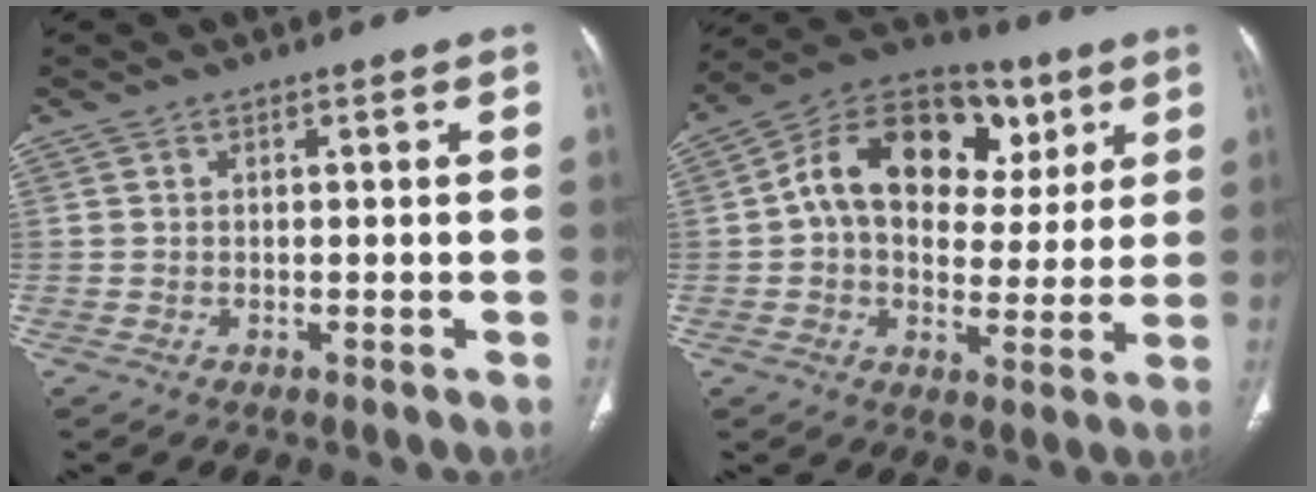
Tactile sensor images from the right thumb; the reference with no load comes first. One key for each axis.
{"total": 20.1, "fx": 5.6, "fy": 13.9, "fz": 13.4, "tx": -0.171, "ty": 0.019, "tz": 0.081}